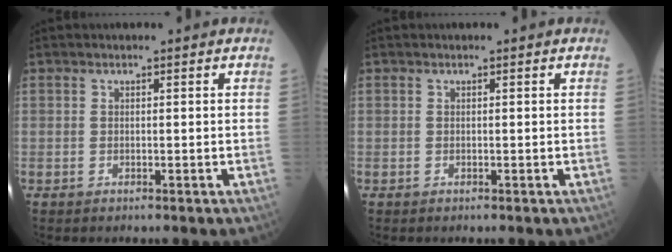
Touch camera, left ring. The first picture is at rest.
{"total": 0.0}